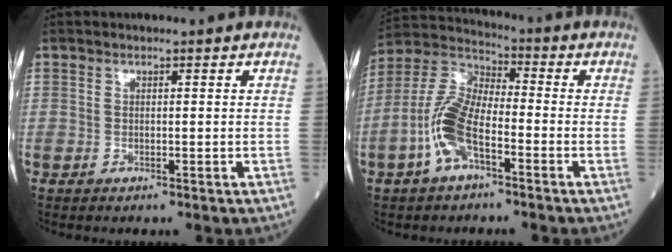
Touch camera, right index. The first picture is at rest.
{"total": 10.5, "force": [-3.9, 4.2, 8.8], "torque": [-0.204, 0.013, -0.083]}